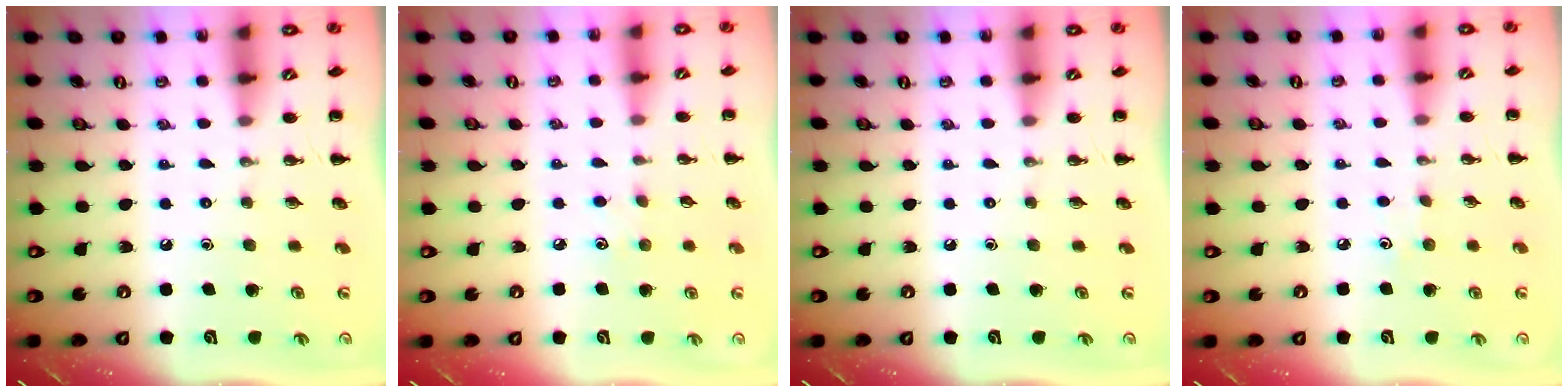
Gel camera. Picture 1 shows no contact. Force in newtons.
{"total": 4.6, "press": 4.4, "slide": 1.3}
{"total": 0.0}
{"total": 2.8, "press": 2.7, "slide": 0.8}